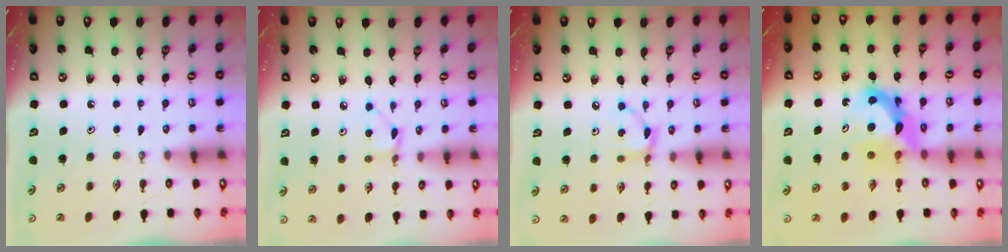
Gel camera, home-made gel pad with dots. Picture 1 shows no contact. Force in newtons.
{"total": 3.0, "press": 3.0, "slide": 0.4}
{"total": 6.3, "press": 6.3, "slide": 0.2}
{"total": 9.4, "press": 9.4, "slide": 0.5}